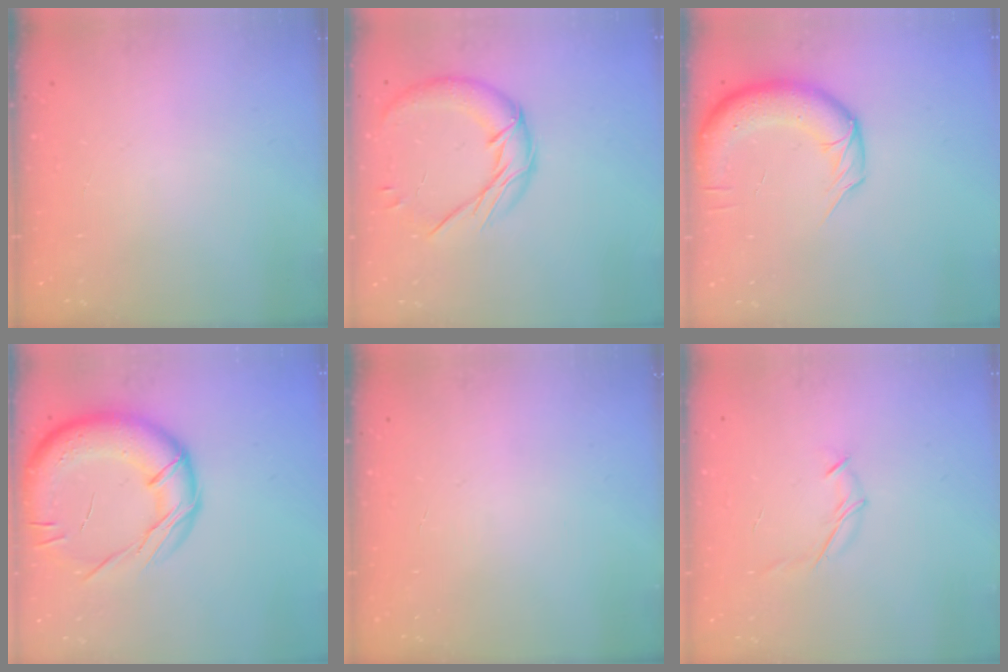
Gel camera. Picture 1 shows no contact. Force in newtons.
{"total": 14.4, "press": 14.4, "slide": 1.1}
{"total": 11.4, "press": 11.0, "slide": 3.1}
{"total": 23.0, "press": 22.9, "slide": 2.4}
{"total": 0.0}
{"total": 6.7, "press": 6.6, "slide": 1.3}